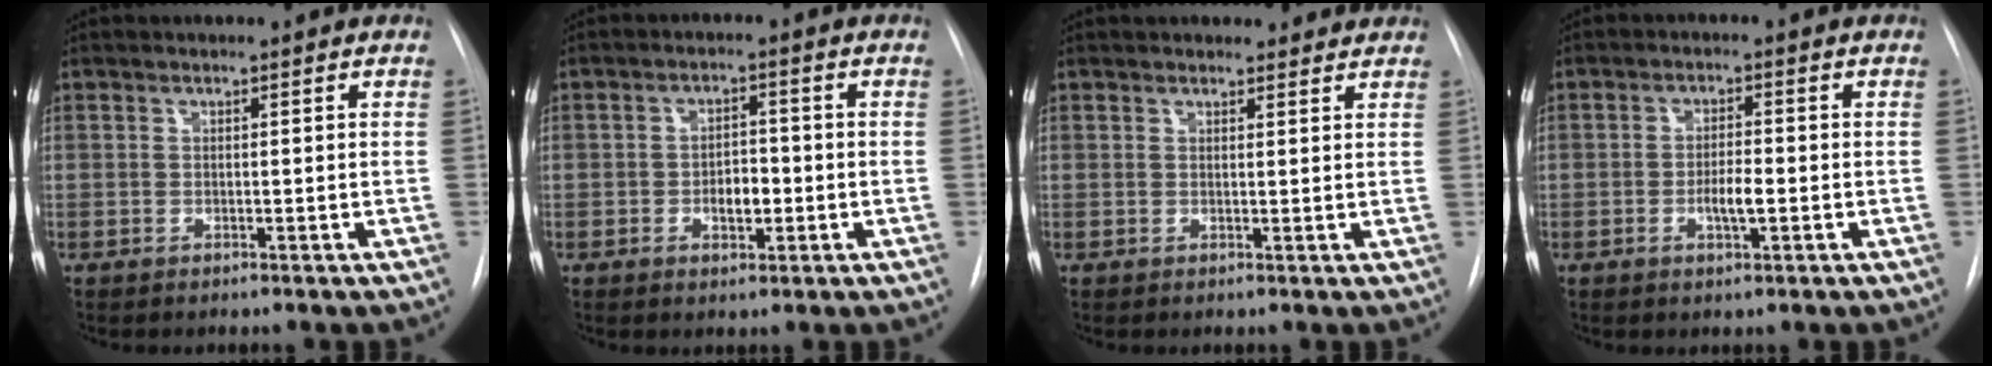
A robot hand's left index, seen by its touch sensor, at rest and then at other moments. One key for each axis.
{"total": 4.0, "fx": -1.8, "fy": 2.0, "fz": 3.0, "tx": -0.042, "ty": -0.001, "tz": -0.025}
{"total": 5.9, "fx": 5.3, "fy": 2.2, "fz": 1.5, "tx": -0.003, "ty": 0.016, "tz": 0.054}
{"total": 3.7, "fx": -1.8, "fy": 0.8, "fz": 3.1, "tx": -0.056, "ty": -0.005, "tz": -0.027}